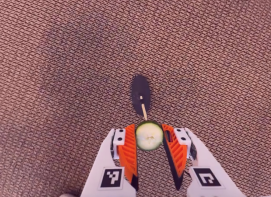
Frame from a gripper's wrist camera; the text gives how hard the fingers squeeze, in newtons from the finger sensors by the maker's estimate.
{"total": 6.9, "left": 7.0, "right": 6.9}